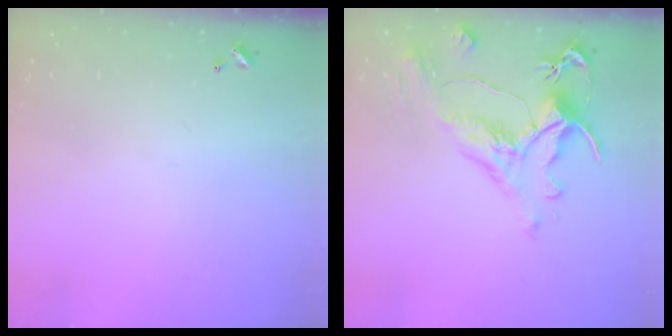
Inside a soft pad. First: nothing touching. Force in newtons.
{"total": 1.6, "press": 0.3, "slide": 1.5}